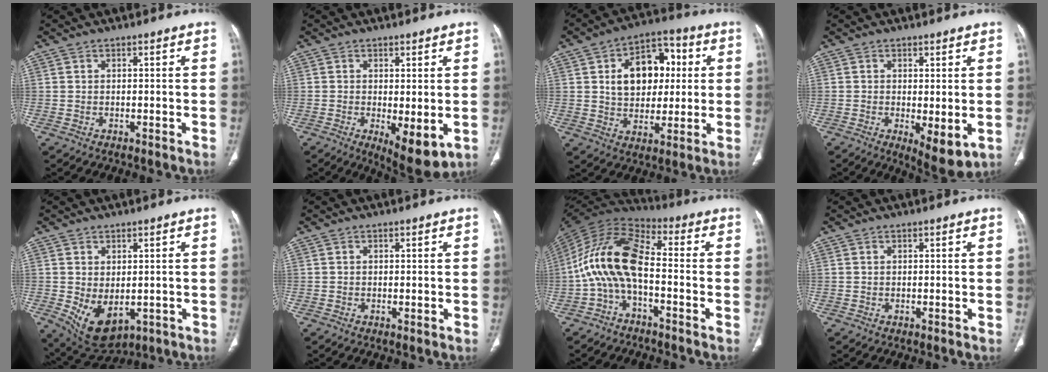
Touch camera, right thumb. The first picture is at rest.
{"total": 7.7, "force": [-1.6, 2.9, 7.0], "torque": [-0.101, -0.023, -0.016]}
{"total": 14.9, "force": [2.9, 10.4, 10.2], "torque": [-0.112, 0.013, 0.045]}
{"total": 6.6, "force": [-1.3, 2.5, 6.0], "torque": [-0.089, -0.022, -0.013]}
{"total": 8.5, "force": [-1.5, 5.3, 6.5], "torque": [-0.099, -0.007, 0.002]}
{"total": 0.0}
{"total": 13.5, "force": [-2.9, 6.5, 11.5], "torque": [-0.224, 0.065, -0.068]}
{"total": 0.0}